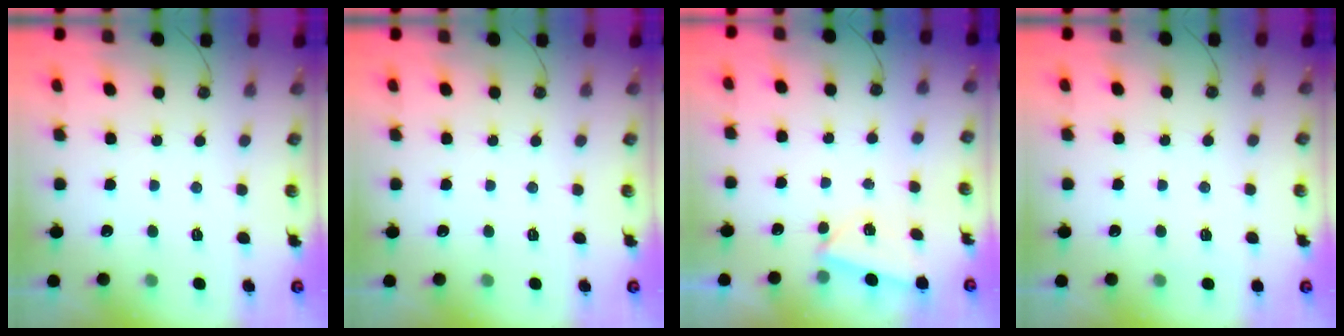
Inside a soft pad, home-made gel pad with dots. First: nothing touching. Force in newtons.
{"total": 0.0}
{"total": 1.7, "press": 0.9, "slide": 1.5}
{"total": 2.8, "press": 1.8, "slide": 2.2}